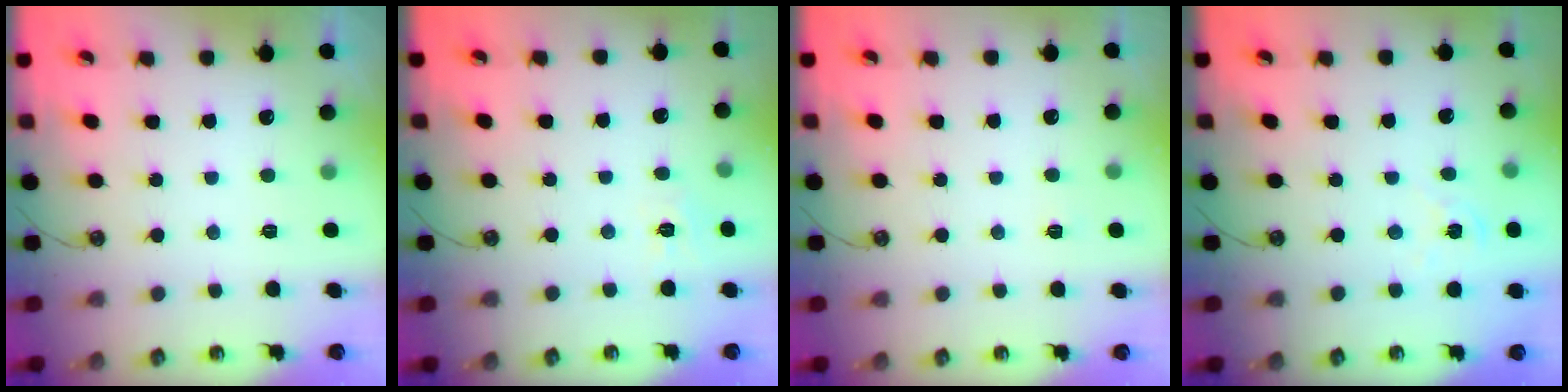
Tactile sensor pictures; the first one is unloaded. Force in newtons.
{"total": 2.9, "press": 2.9, "slide": 0.3}
{"total": 2.8, "press": 2.8, "slide": 0.3}
{"total": 2.2, "press": 2.2, "slide": 0.3}